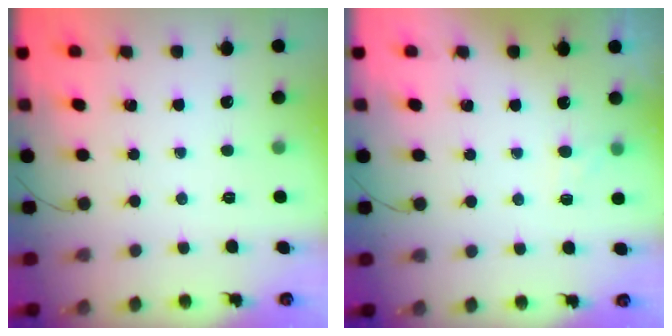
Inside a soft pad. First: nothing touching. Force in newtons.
{"total": 4.9, "press": 4.6, "slide": 1.5}